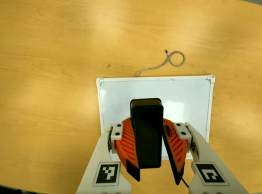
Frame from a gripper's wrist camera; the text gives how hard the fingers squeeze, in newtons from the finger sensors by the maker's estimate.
{"total": 11.0, "left": 10.9, "right": 11.1}